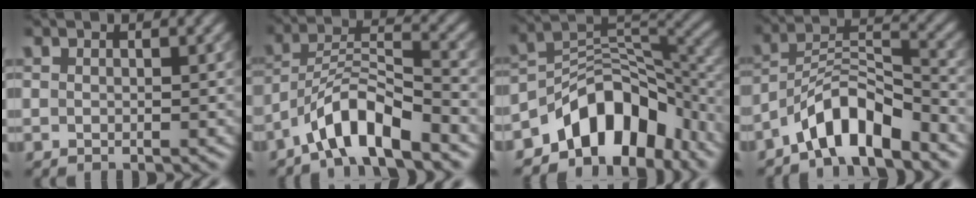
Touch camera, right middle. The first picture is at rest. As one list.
[{"total": 6.1, "force": [-4.5, 1.3, 4.0], "torque": [-0.068, 0.010, -0.085]}, {"total": 8.9, "force": [-6.0, 4.9, 4.5], "torque": [-0.038, 0.003, -0.106]}, {"total": 6.4, "force": [-4.8, 1.8, 3.8], "torque": [-0.059, 0.012, -0.090]}]